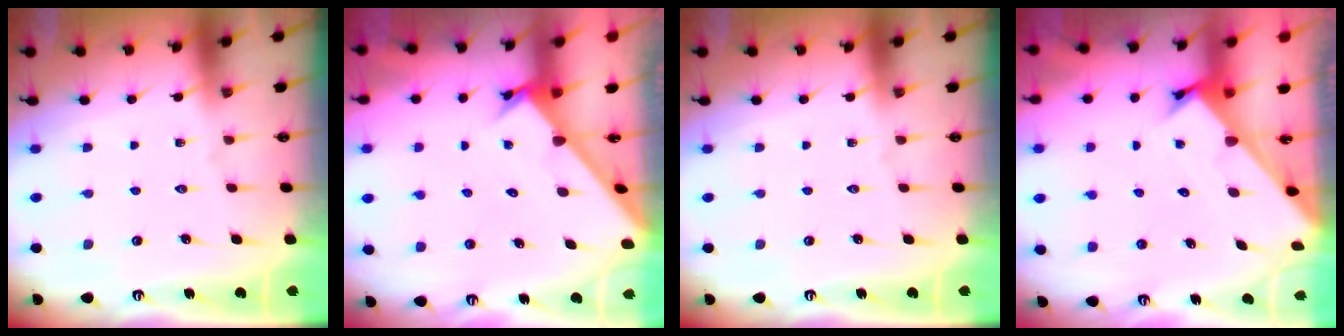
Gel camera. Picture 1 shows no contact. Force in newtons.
{"total": 2.6, "press": 2.6, "slide": 0.2}
{"total": 0.0}
{"total": 2.4, "press": 2.4, "slide": 0.2}